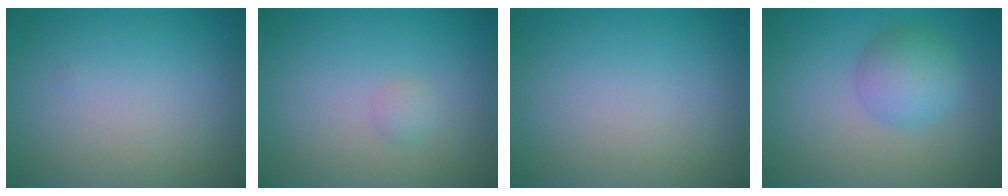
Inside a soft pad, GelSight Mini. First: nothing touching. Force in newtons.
{"total": 0.7, "press": 0.7, "slide": 0.0}
{"total": 0.0}
{"total": 3.7, "press": 3.7, "slide": 0.1}